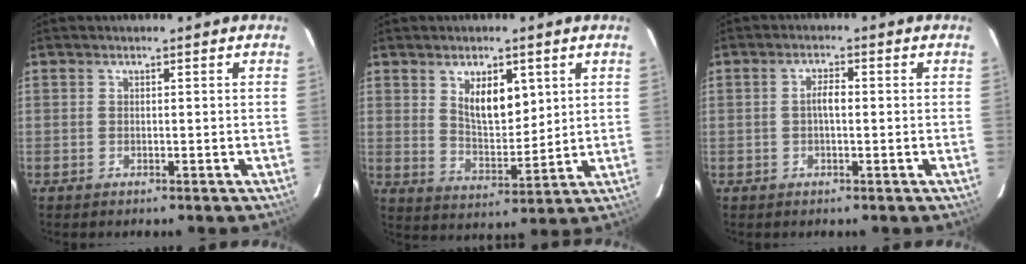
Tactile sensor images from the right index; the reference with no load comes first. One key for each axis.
{"total": 8.6, "fx": 3.6, "fy": 4.2, "fz": 6.6, "tx": -0.107, "ty": -0.002, "tz": 0.072}
{"total": 2.5, "fx": -0.1, "fy": 0.9, "fz": 2.3, "tx": -0.045, "ty": 0.008, "tz": -0.002}